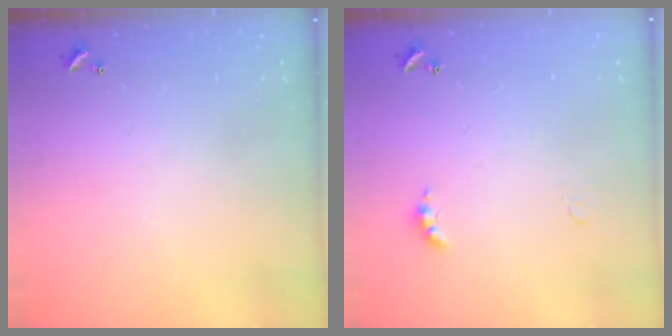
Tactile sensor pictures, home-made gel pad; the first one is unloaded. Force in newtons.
{"total": 3.2, "press": 3.1, "slide": 0.6}